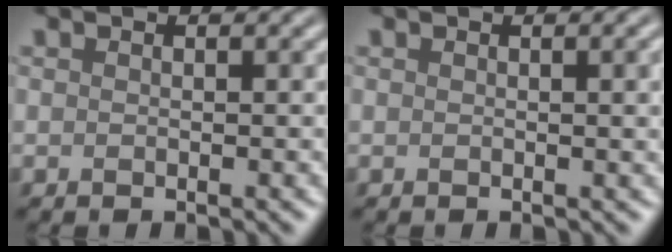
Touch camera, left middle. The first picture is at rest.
{"total": 1.7, "force": [0.3, 0.3, 1.6], "torque": [-0.019, 0.000, 0.006]}